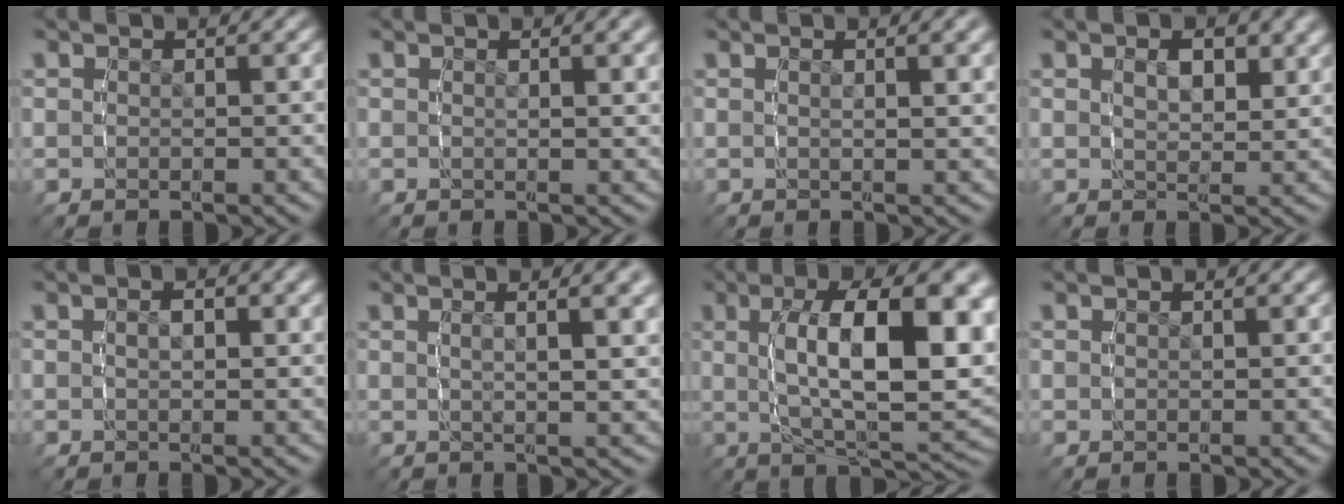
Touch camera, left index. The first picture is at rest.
{"total": 1.5, "force": [0.5, 0.0, 1.4], "torque": [-0.022, -0.001, 0.008]}
{"total": 1.8, "force": [0.7, 0.1, 1.7], "torque": [-0.025, 0.001, 0.010]}
{"total": 2.2, "force": [0.7, 1.0, 1.8], "torque": [-0.029, -0.010, 0.013]}
{"total": 1.6, "force": [-0.4, 0.6, 1.4], "torque": [-0.024, -0.001, -0.008]}
{"total": 4.3, "force": [1.5, 0.9, 3.9], "torque": [-0.047, 0.011, 0.017]}
{"total": 11.2, "force": [0.7, 3.9, 10.5], "torque": [-0.160, 0.007, 0.011]}
{"total": 0.0}